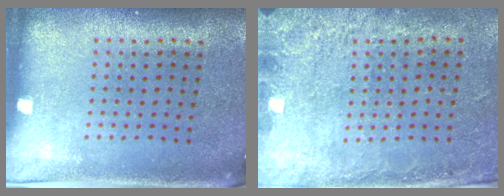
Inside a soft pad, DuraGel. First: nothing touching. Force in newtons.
{"total": 2.8, "press": 1.9, "slide": 2.1}